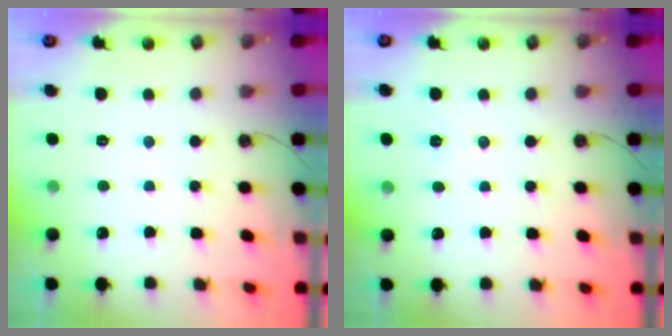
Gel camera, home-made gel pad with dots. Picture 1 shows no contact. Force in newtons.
{"total": 6.9, "press": 5.2, "slide": 4.6}